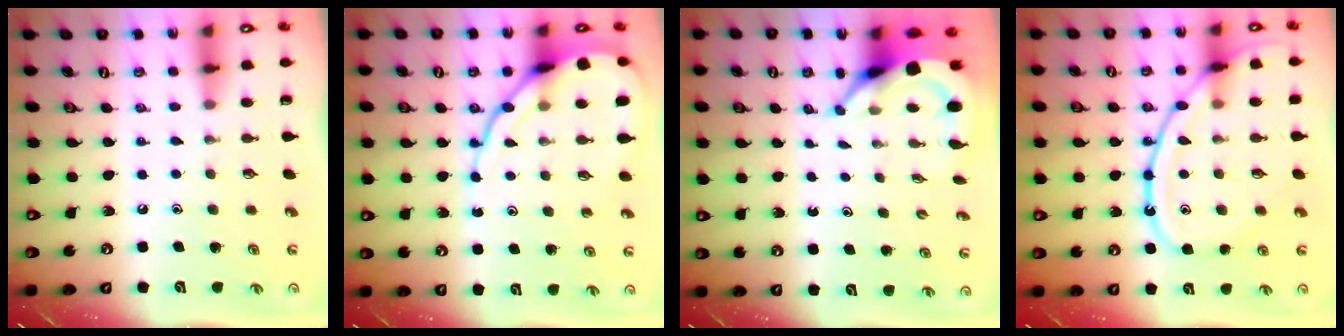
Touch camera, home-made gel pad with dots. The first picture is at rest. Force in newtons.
{"total": 13.6, "press": 13.5, "slide": 1.5}
{"total": 5.4, "press": 5.3, "slide": 0.8}
{"total": 16.8, "press": 16.7, "slide": 1.4}